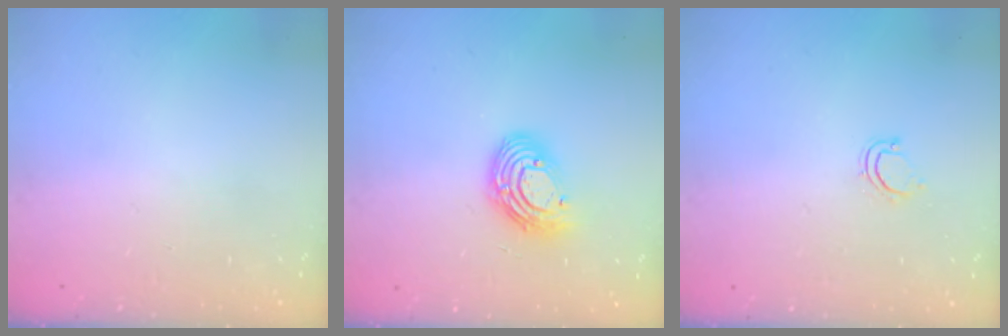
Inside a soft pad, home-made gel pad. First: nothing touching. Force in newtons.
{"total": 11.2, "press": 11.2, "slide": 1.0}
{"total": 3.4, "press": 3.4, "slide": 0.3}